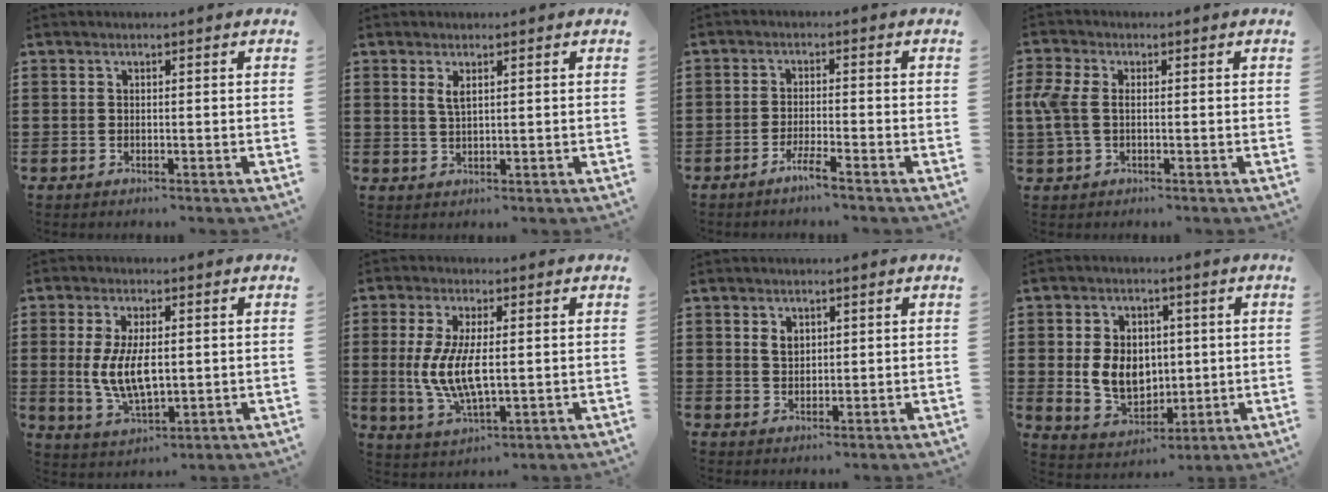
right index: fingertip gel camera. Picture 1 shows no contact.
{"total": 2.1, "force": [1.1, 0.6, 1.7], "torque": [-0.035, 0.002, 0.018]}
{"total": 2.9, "force": [-2.3, -0.2, 1.8], "torque": [-0.037, -0.002, -0.043]}
{"total": 4.3, "force": [0.0, 2.5, 3.6], "torque": [-0.108, -0.005, -0.011]}
{"total": 7.6, "force": [0.3, 3.5, 6.7], "torque": [-0.147, 0.001, 0.002]}
{"total": 7.9, "force": [0.1, 3.0, 7.4], "torque": [-0.163, -0.005, -0.004]}
{"total": 2.2, "force": [1.0, 1.5, 1.2], "torque": [-0.028, 0.005, 0.020]}
{"total": 7.8, "force": [0.5, 6.1, 4.7], "torque": [-0.096, 0.009, 0.009]}